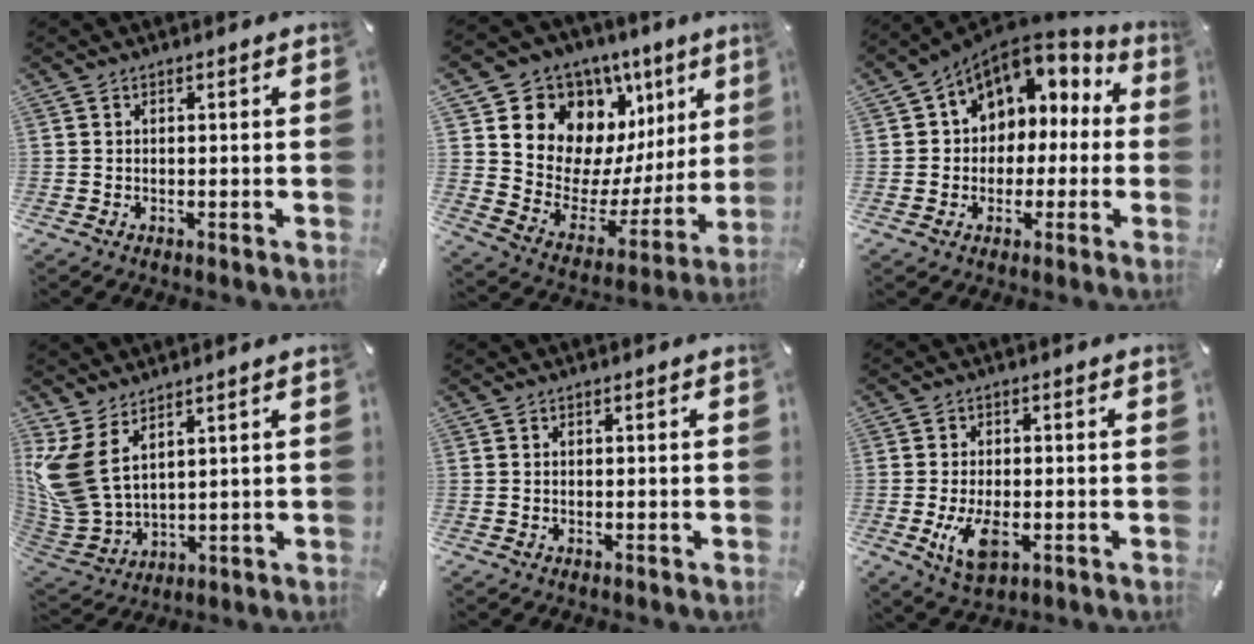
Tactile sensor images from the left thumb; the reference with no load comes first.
{"total": 11.6, "force": [7.1, 8.9, 2.4], "torque": [-0.035, -0.095, 0.135]}
{"total": 8.9, "force": [3.3, 7.8, 2.6], "torque": [-0.051, -0.022, 0.068]}
{"total": 13.6, "force": [6.2, 8.1, 9.1], "torque": [-0.226, -0.035, 0.118]}
{"total": 0.0}
{"total": 7.5, "force": [-1.9, 4.1, 5.9], "torque": [-0.126, -0.007, -0.036]}